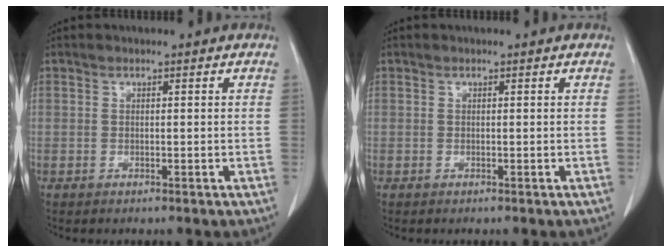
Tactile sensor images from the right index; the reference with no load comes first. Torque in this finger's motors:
{"motor_torque": [0.00, 0.00, 0.01, 0.00]}